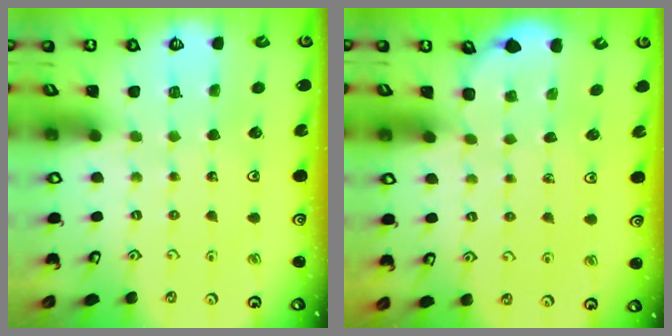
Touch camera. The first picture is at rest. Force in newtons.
{"total": 2.1, "press": 1.8, "slide": 1.1}